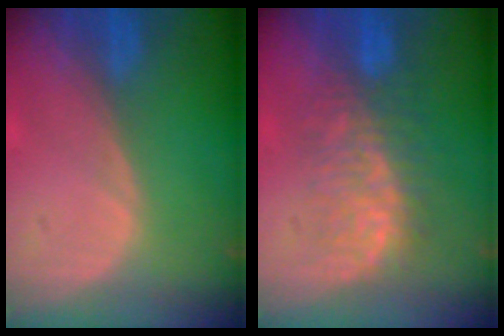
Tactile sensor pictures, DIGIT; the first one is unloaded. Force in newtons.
{"total": 7.6, "press": 7.5, "slide": 1.2}